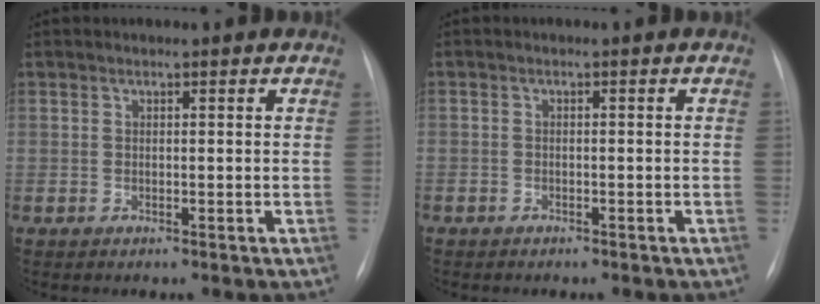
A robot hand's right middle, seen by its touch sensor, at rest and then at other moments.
{"total": 1.6, "force": [-1.3, 0.8, 0.5], "torque": [-0.008, 0.002, -0.012]}